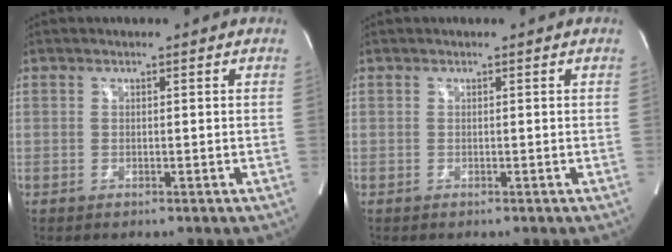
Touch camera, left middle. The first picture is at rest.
{"total": 0.0}